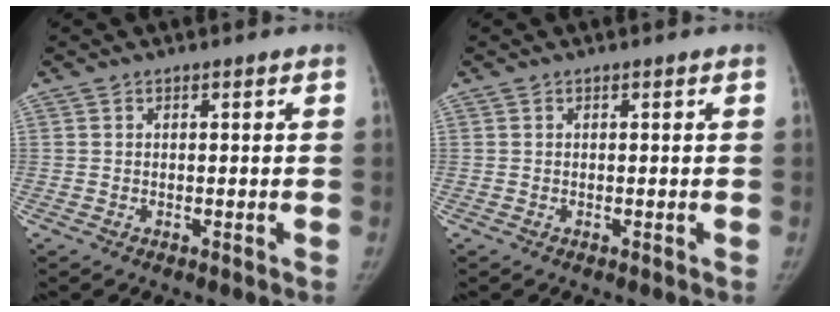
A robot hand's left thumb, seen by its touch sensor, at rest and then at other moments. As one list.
[{"total": 0.0}]